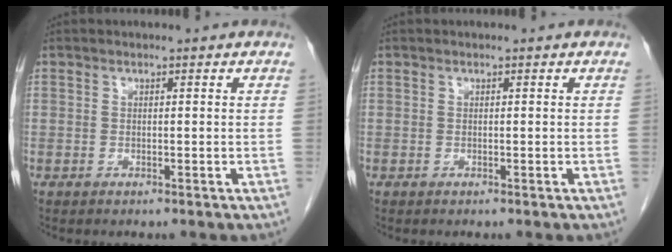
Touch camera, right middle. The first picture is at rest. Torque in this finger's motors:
{"motor_torque": [-0.34, -0.20, -0.03, -0.01]}